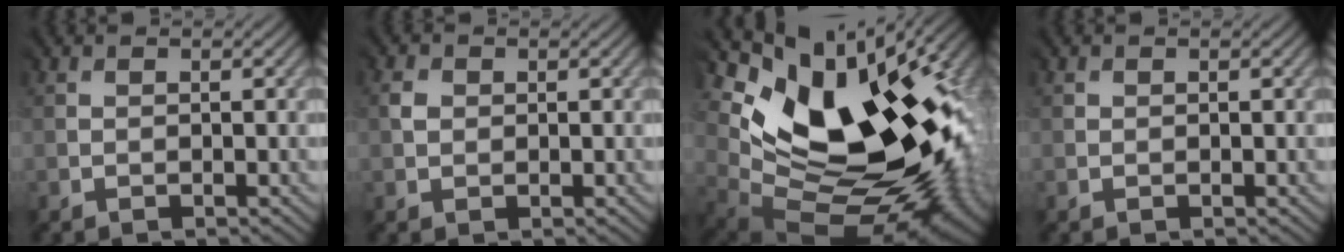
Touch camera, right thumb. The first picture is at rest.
{"total": 1.7, "force": [0.5, 1.6, -0.2], "torque": [0.006, -0.002, 0.007]}
{"total": 16.3, "force": [5.1, 10.1, 11.7], "torque": [-0.187, -0.007, 0.101]}
{"total": 0.6, "force": [0.4, 0.4, 0.0], "torque": [0.003, 0.000, 0.007]}